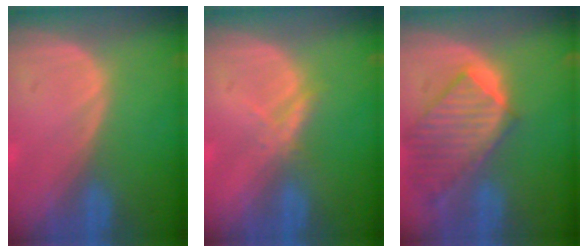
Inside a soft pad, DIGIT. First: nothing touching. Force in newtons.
{"total": 2.1, "press": 2.1, "slide": 0.2}
{"total": 9.7, "press": 8.5, "slide": 4.7}